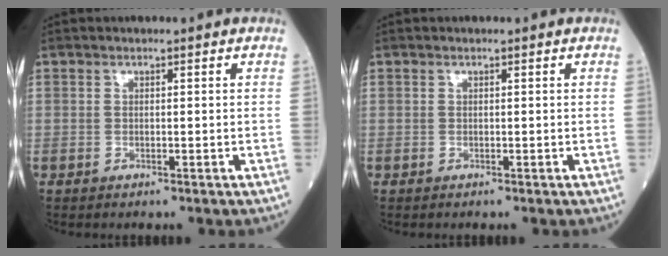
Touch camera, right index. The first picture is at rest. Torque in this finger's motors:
{"motor_torque": [-0.12, 0.01, -0.03, -0.01]}